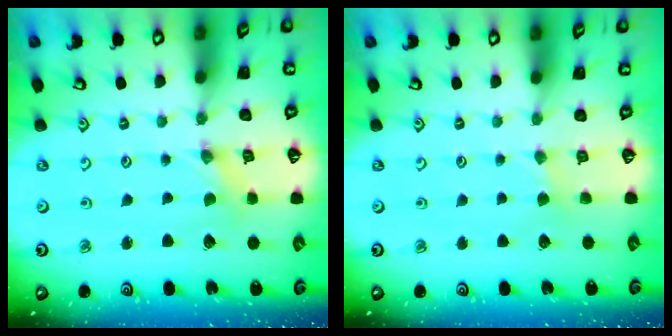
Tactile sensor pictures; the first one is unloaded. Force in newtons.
{"total": 2.0, "press": 2.0, "slide": 0.3}